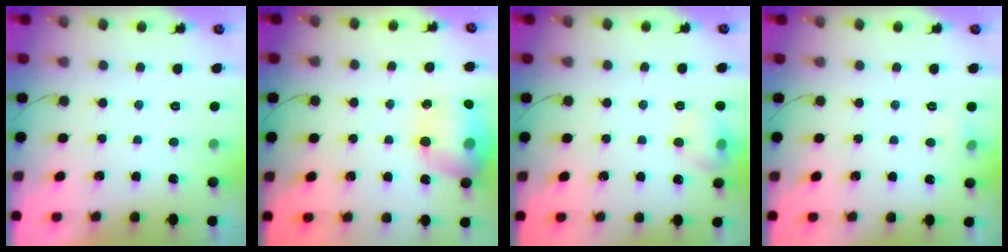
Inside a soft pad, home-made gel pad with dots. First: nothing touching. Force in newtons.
{"total": 17.2, "press": 17.1, "slide": 1.2}
{"total": 8.8, "press": 8.7, "slide": 1.4}
{"total": 4.3, "press": 4.0, "slide": 1.5}